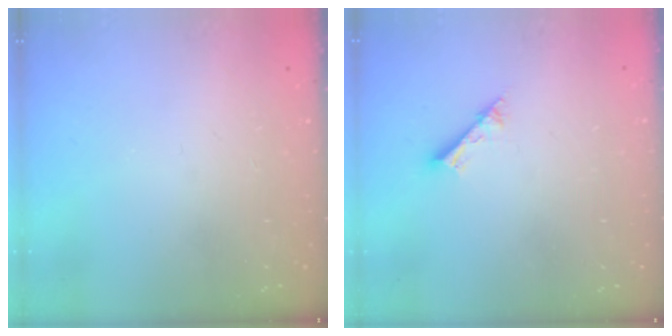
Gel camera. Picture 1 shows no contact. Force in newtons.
{"total": 2.6, "press": 2.6, "slide": 0.1}